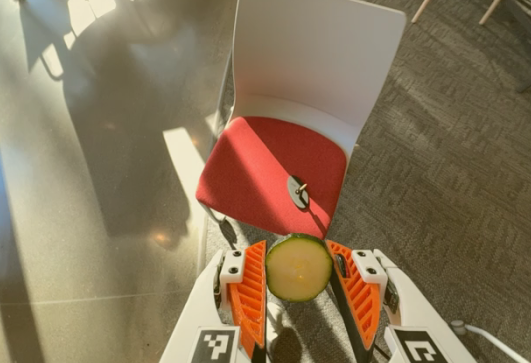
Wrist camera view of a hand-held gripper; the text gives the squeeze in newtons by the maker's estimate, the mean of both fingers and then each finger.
{"total": 5.9, "left": 5.9, "right": 5.9}